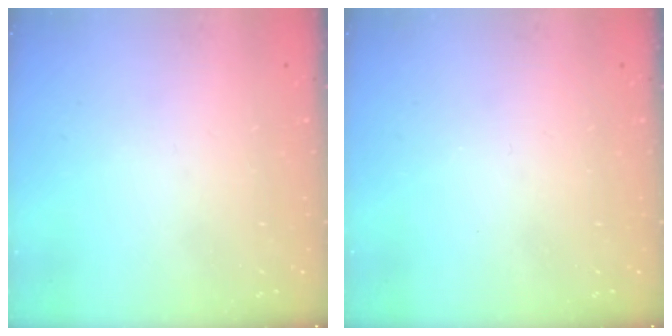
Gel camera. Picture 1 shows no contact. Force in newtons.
{"total": 0.0}